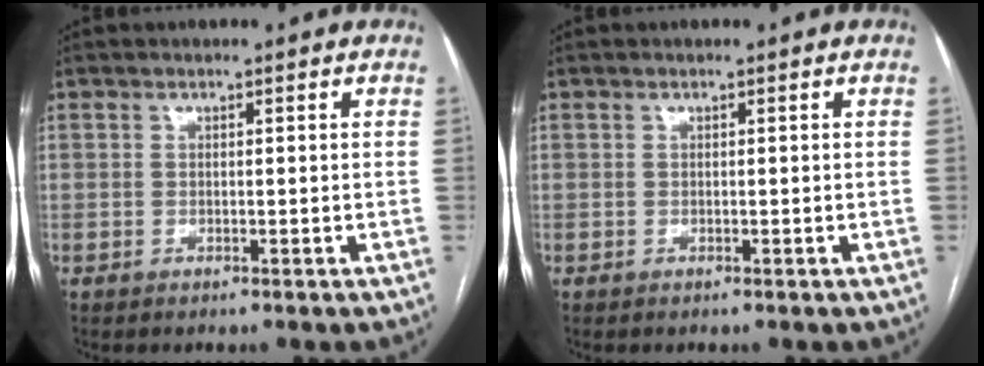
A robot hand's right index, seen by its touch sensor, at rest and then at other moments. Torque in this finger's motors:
{"motor_torque": [0.00, 0.00, 0.00, 0.00]}